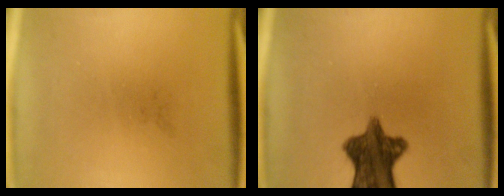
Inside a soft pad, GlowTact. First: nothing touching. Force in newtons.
{"total": 10.1}